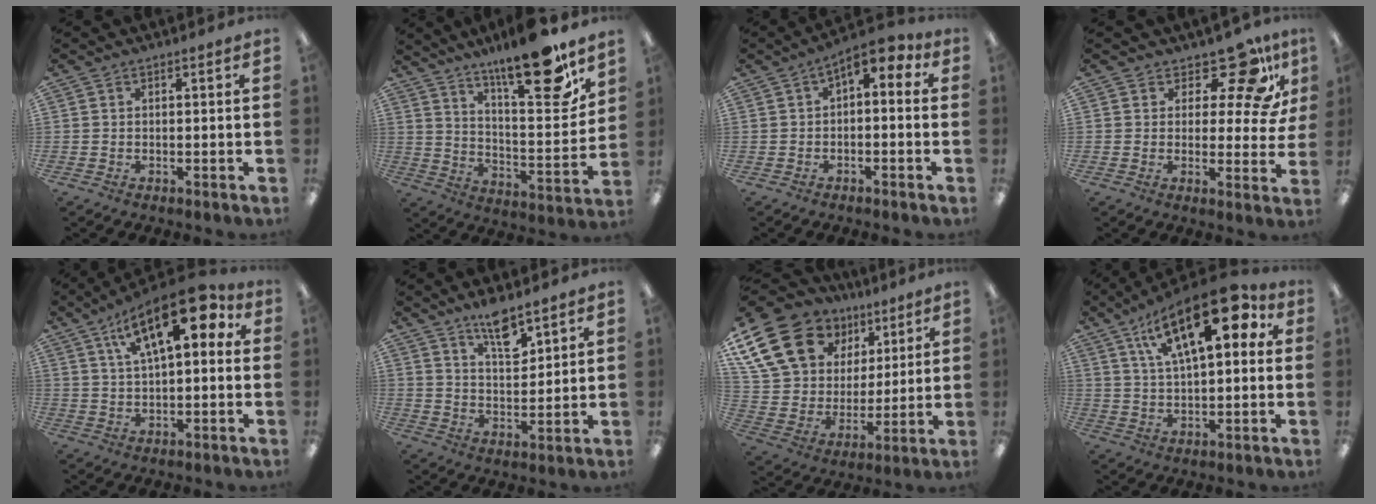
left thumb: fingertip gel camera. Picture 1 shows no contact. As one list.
[{"total": 19.5, "force": [15.0, 3.9, 11.9], "torque": [-0.178, -0.109, 0.240]}, {"total": 5.8, "force": [1.6, 3.0, 4.7], "torque": [-0.068, -0.010, 0.021]}, {"total": 13.5, "force": [9.2, 5.4, 8.3], "torque": [-0.118, -0.064, 0.156]}, {"total": 17.6, "force": [7.6, 7.6, 14.0], "torque": [-0.215, -0.029, 0.120]}, {"total": 8.3, "force": [6.4, 2.6, 4.5], "torque": [-0.065, -0.043, 0.109]}, {"total": 21.4, "force": [11.9, 14.8, 9.8], "torque": [-0.201, -0.054, 0.228]}, {"total": 21.2, "force": [9.8, 9.1, 16.4], "torque": [-0.264, -0.037, 0.153]}]